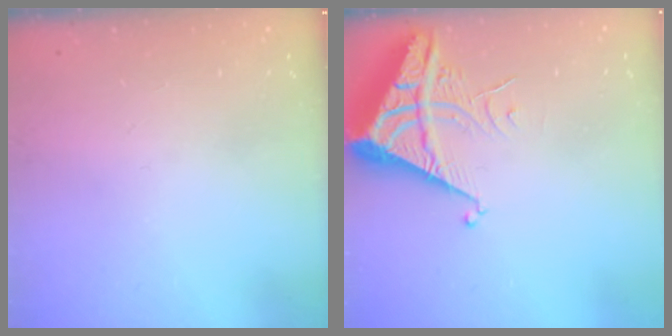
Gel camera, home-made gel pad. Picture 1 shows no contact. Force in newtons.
{"total": 6.6, "press": 6.6, "slide": 0.6}